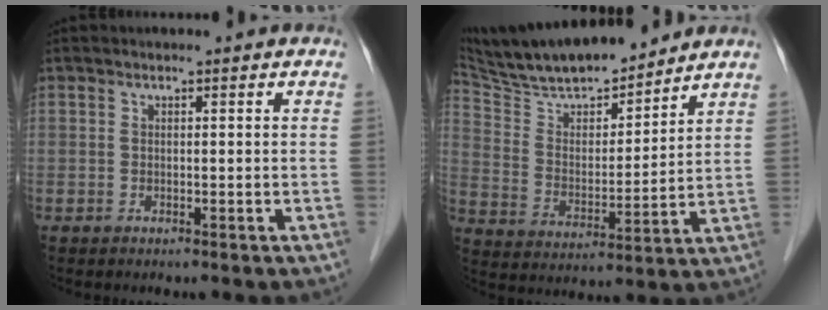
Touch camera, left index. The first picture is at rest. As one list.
[{"total": 15.9, "force": [14.3, 2.5, 6.4], "torque": [-0.116, 0.002, 0.254]}]